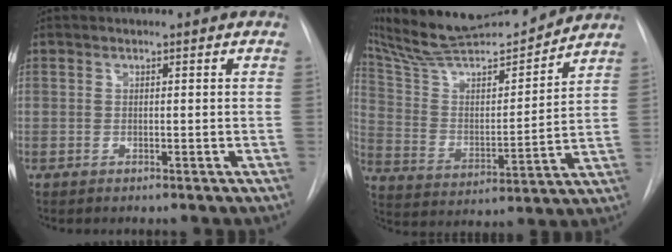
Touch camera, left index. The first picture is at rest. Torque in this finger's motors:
{"motor_torque": [0.40, -0.82, 0.10, 0.04]}